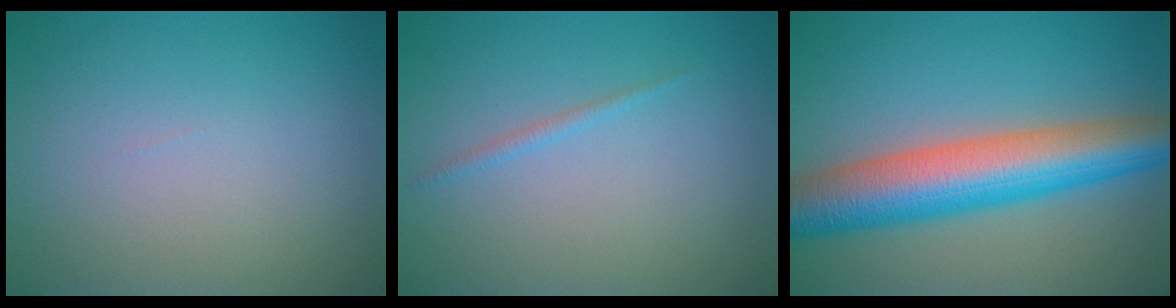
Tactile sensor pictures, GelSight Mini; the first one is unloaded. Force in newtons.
{"total": 0.7, "press": 0.7, "slide": 0.0}
{"total": 9.8, "press": 9.8, "slide": 0.2}